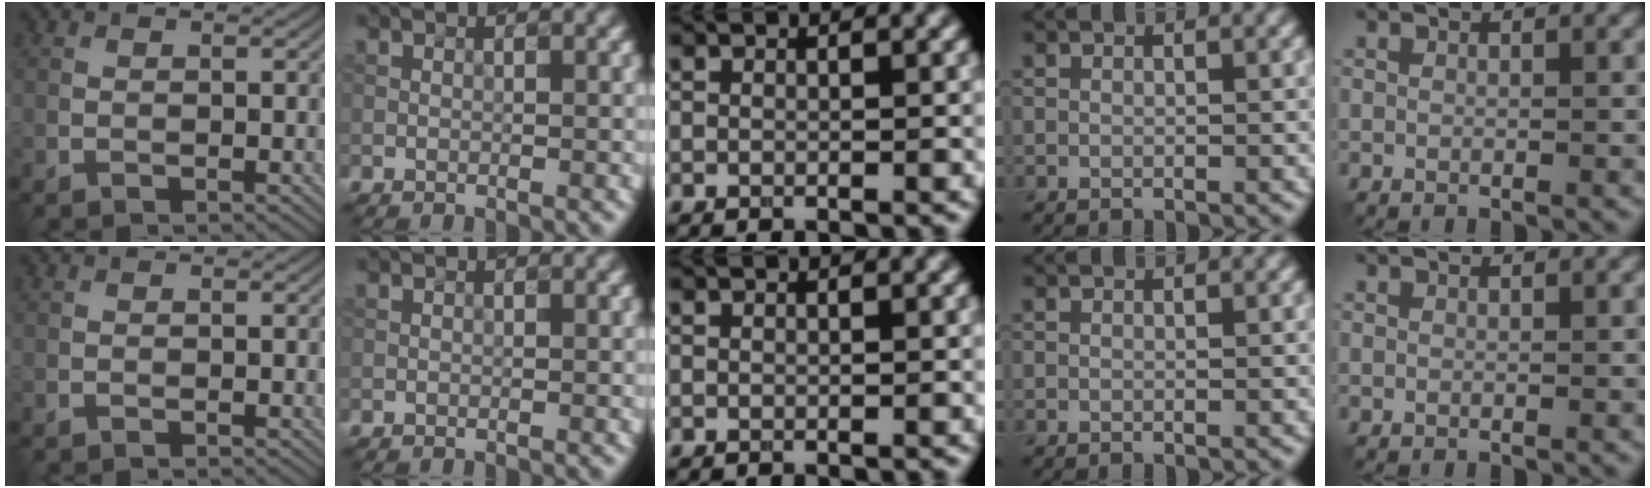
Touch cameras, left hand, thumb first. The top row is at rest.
{}